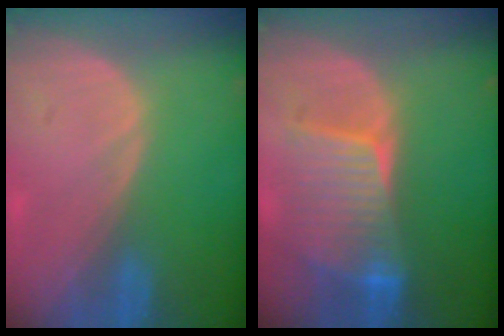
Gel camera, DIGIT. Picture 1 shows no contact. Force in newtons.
{"total": 7.8, "press": 7.7, "slide": 1.7}